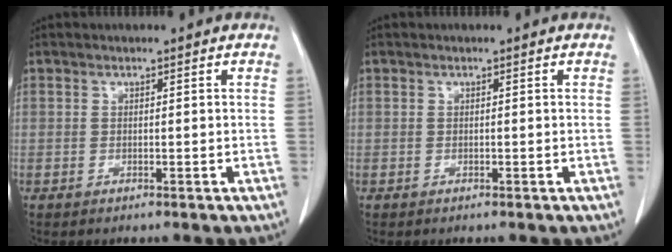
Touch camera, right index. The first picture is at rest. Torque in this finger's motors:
{"motor_torque": [0.03, -0.02, -0.01, 0.01]}